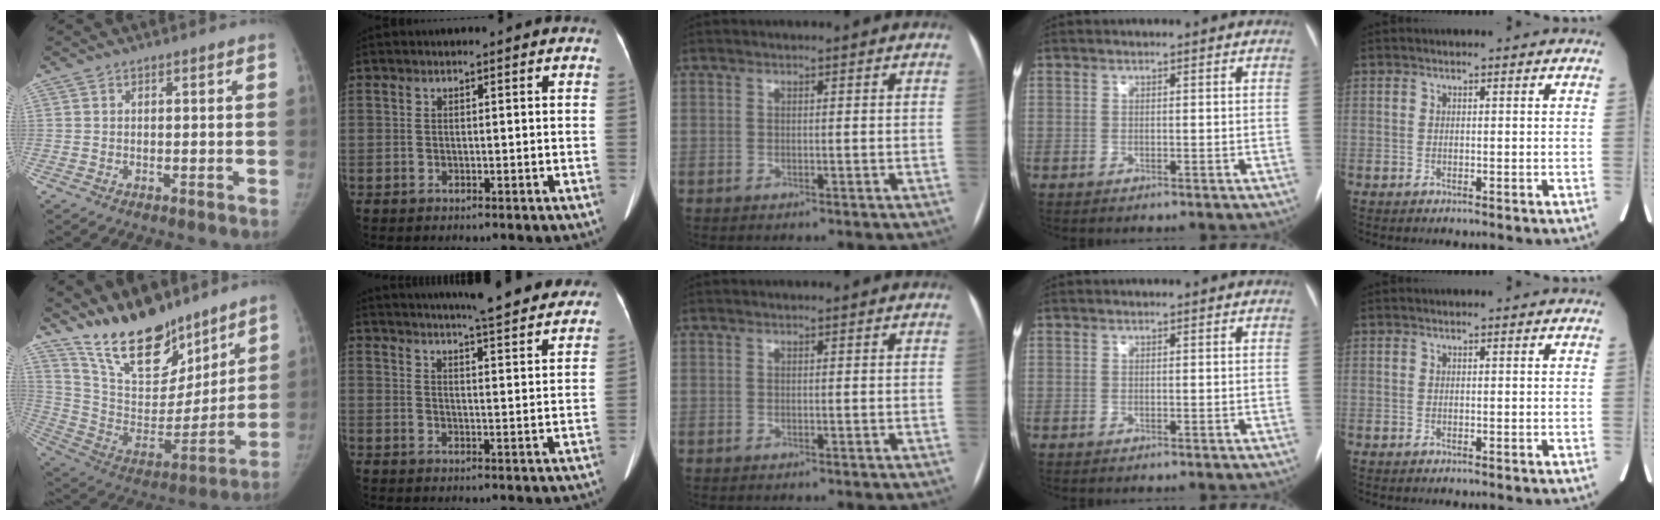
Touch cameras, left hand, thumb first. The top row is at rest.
{"thumb": {"total": 20.9, "force": [16.3, 8.9, 9.6], "torque": [-0.125, -0.093, 0.289]}, "index": {"total": 22.6, "force": [20.4, 2.2, 9.5], "torque": [-0.140, -0.016, 0.251]}}